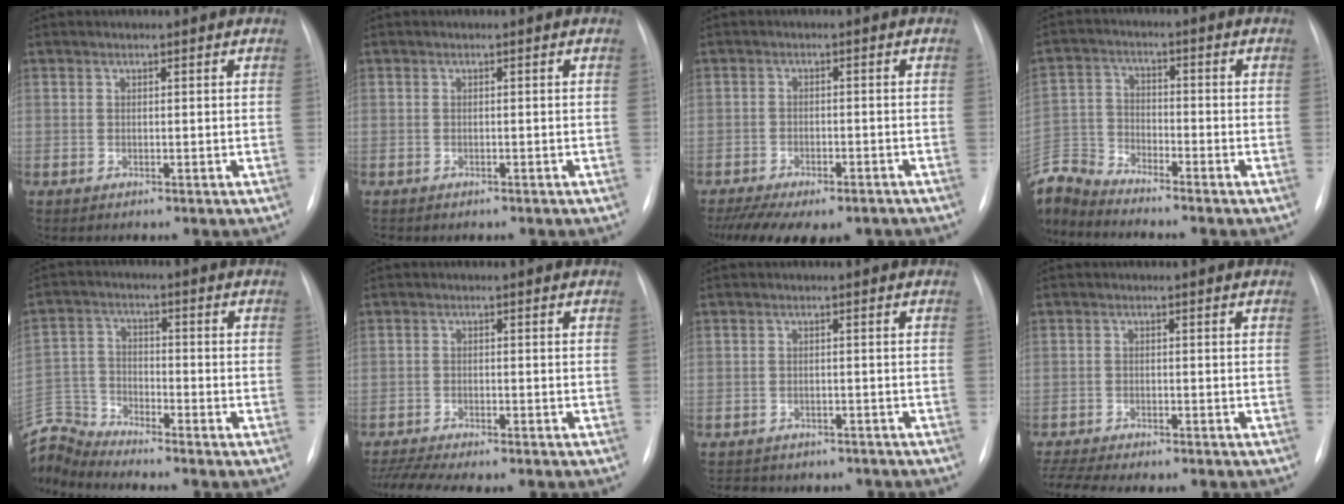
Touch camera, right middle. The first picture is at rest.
{"total": 0.6, "force": [-0.5, 0.3, 0.2], "torque": [-0.012, -0.001, -0.006]}
{"total": 13.8, "force": [-10.2, 6.1, 7.0], "torque": [-0.145, -0.007, -0.134]}
{"total": 8.6, "force": [-8.6, 0.3, 0.6], "torque": [-0.025, 0.006, -0.174]}
{"total": 8.9, "force": [-8.9, -0.7, 0.0], "torque": [-0.017, 0.015, -0.176]}
{"total": 9.9, "force": [-8.7, 1.1, 4.5], "torque": [-0.071, -0.003, -0.129]}
{"total": 8.8, "force": [-7.7, 3.9, 1.9], "torque": [-0.035, 0.007, -0.086]}
{"total": 9.5, "force": [-8.5, 1.3, 3.9], "torque": [-0.065, -0.002, -0.124]}